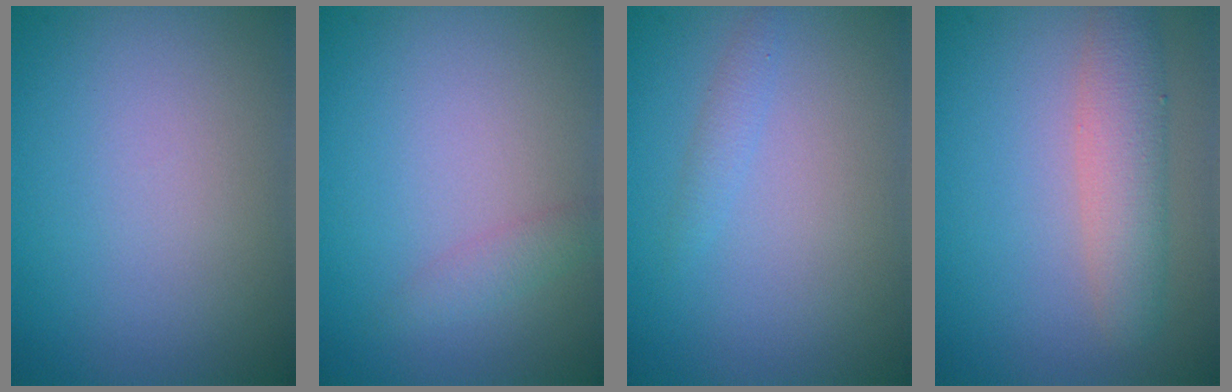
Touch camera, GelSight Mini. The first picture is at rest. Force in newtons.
{"total": 1.3, "press": 1.3, "slide": 0.0}
{"total": 1.0, "press": 1.0, "slide": 0.0}
{"total": 3.7, "press": 3.7, "slide": 0.1}